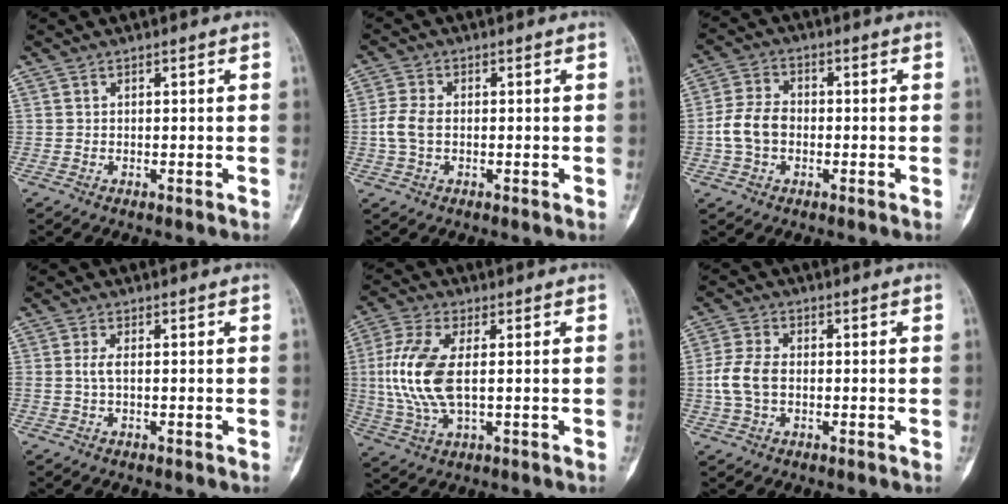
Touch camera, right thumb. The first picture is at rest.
{"total": 4.6, "force": [-0.4, 2.9, 3.6], "torque": [-0.088, 0.007, -0.011]}
{"total": 7.3, "force": [-1.0, 5.3, 4.9], "torque": [-0.094, 0.021, -0.026]}
{"total": 1.9, "force": [-0.1, 0.7, 1.7], "torque": [-0.043, 0.000, -0.003]}
{"total": 12.4, "force": [0.5, 5.7, 11.0], "torque": [-0.253, 0.000, 0.011]}
{"total": 6.6, "force": [-0.6, 4.3, 5.0], "torque": [-0.113, 0.012, -0.015]}